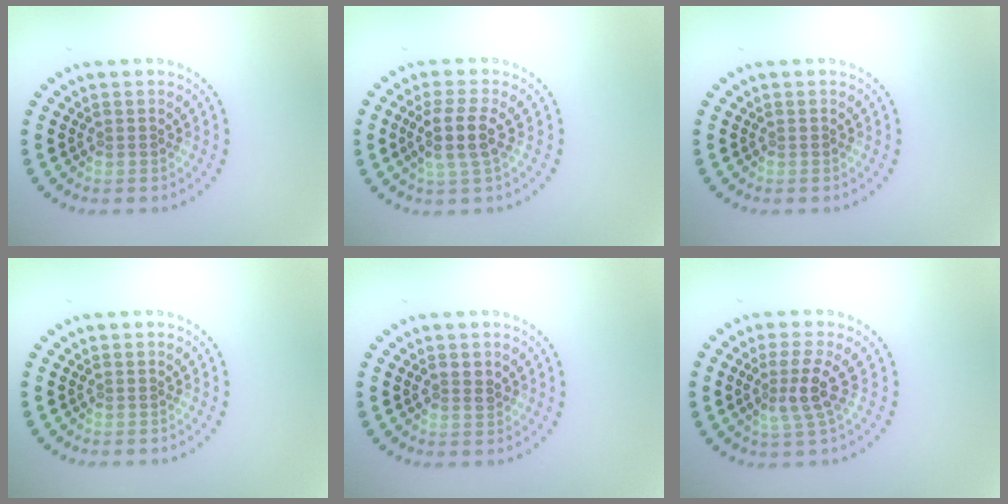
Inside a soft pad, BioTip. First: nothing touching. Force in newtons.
{"total": 3.0, "press": 2.6, "slide": 1.6}
{"total": 0.0}
{"total": 0.0}
{"total": 1.4, "press": 1.4, "slide": 0.3}
{"total": 2.8, "press": 2.4, "slide": 1.5}